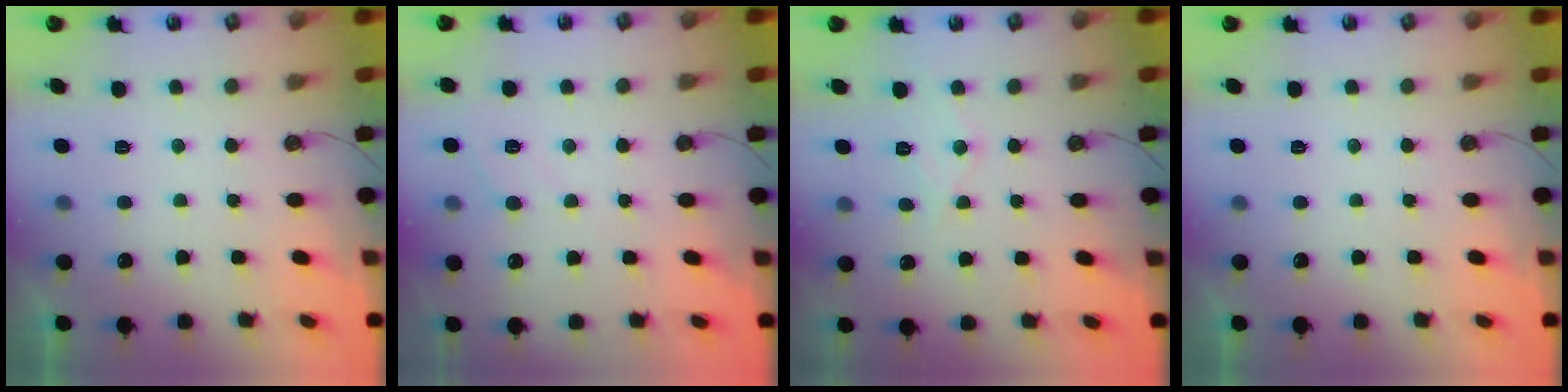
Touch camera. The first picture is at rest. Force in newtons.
{"total": 4.7, "press": 4.7, "slide": 0.7}
{"total": 8.0, "press": 8.0, "slide": 0.6}
{"total": 0.0}